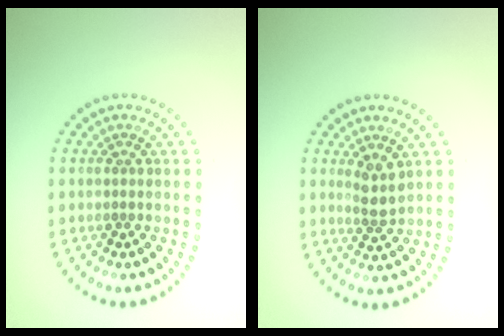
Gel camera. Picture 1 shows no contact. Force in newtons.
{"total": 2.2, "press": 1.8, "slide": 1.2}